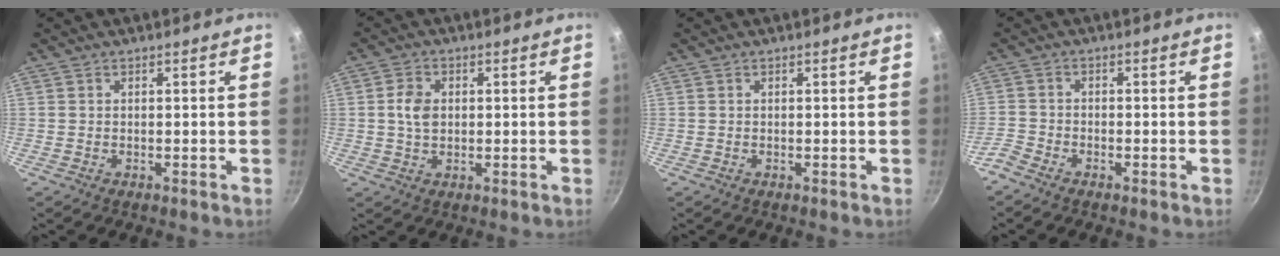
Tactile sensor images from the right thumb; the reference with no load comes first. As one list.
[{"total": 4.7, "force": [0.5, 3.4, 3.2], "torque": [-0.050, 0.004, 0.008]}, {"total": 0.0}, {"total": 3.0, "force": [-2.5, 1.3, 1.1], "torque": [-0.033, 0.018, -0.060]}]